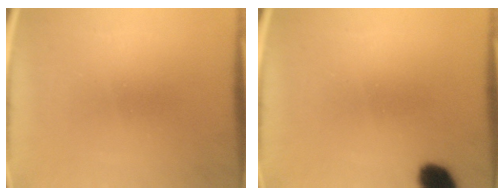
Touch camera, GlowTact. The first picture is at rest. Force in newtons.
{"total": 5.7}